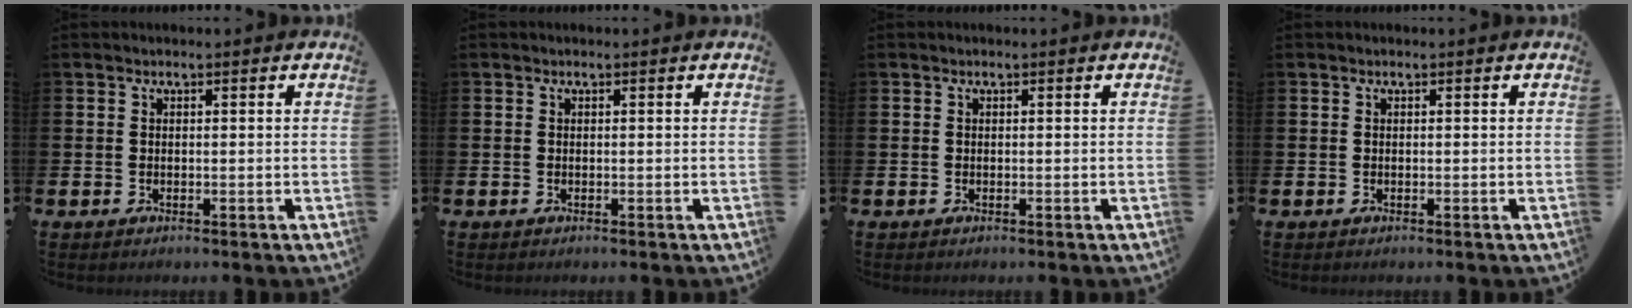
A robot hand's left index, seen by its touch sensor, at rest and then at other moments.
{"total": 0.0}
{"total": 0.0}
{"total": 0.0}